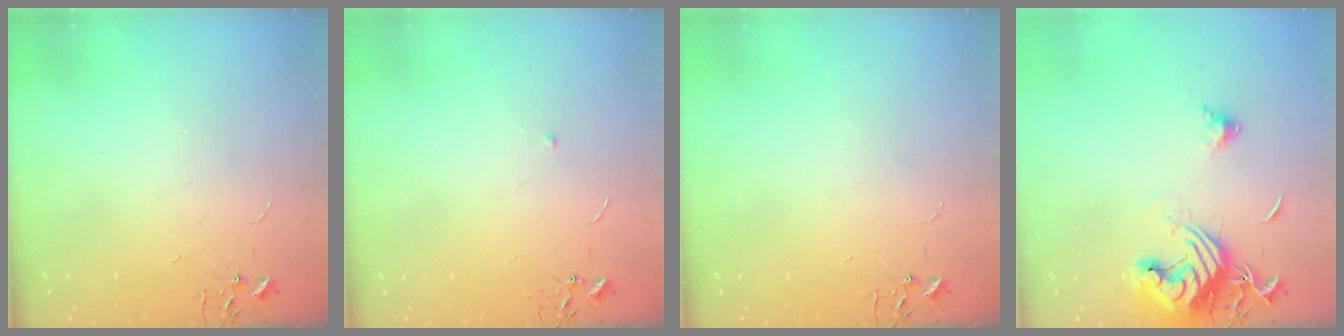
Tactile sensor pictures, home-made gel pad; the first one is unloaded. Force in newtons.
{"total": 3.9, "press": 3.8, "slide": 0.5}
{"total": 0.0}
{"total": 14.4, "press": 14.3, "slide": 1.9}